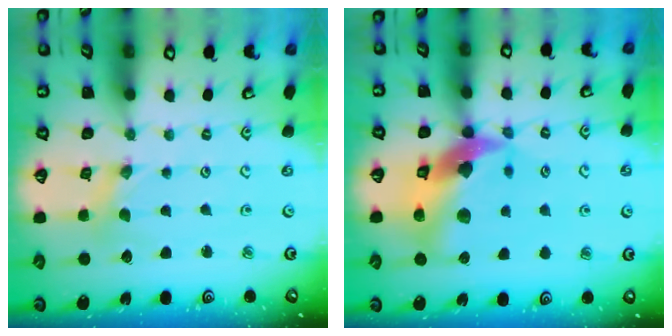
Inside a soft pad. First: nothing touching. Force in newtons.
{"total": 16.3, "press": 16.1, "slide": 2.4}